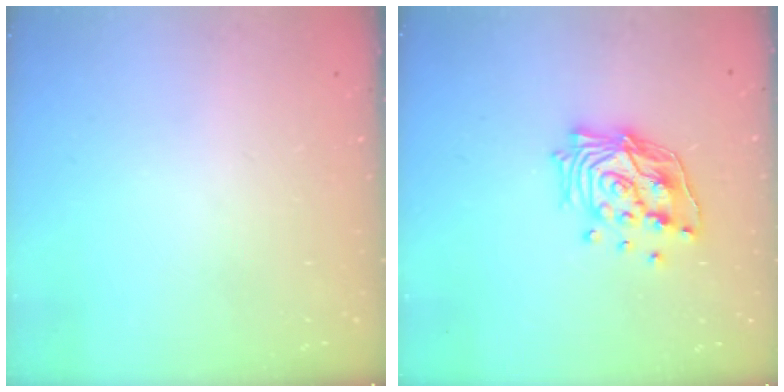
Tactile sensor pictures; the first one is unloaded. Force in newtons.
{"total": 15.1, "press": 14.9, "slide": 1.9}